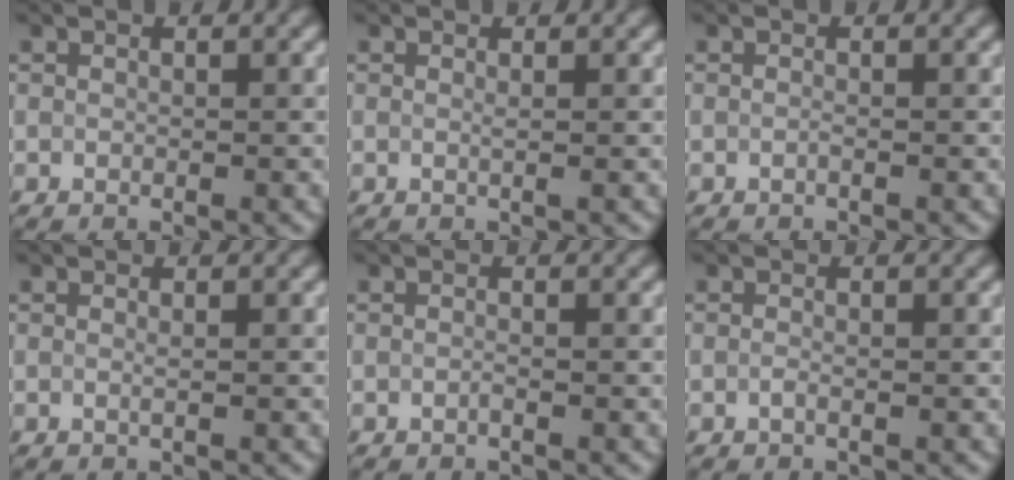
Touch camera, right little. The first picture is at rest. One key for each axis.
{"total": 0.0}
{"total": 0.6, "fx": -0.5, "fy": -0.2, "fz": -0.3, "tx": 0.003, "ty": -0.002, "tz": -0.012}
{"total": 0.0}
{"total": 0.8, "fx": -0.6, "fy": -0.2, "fz": -0.4, "tx": 0.004, "ty": -0.001, "tz": -0.011}
{"total": 0.5, "fx": -0.5, "fy": 0.0, "fz": -0.1, "tx": 0.001, "ty": -0.003, "tz": -0.012}